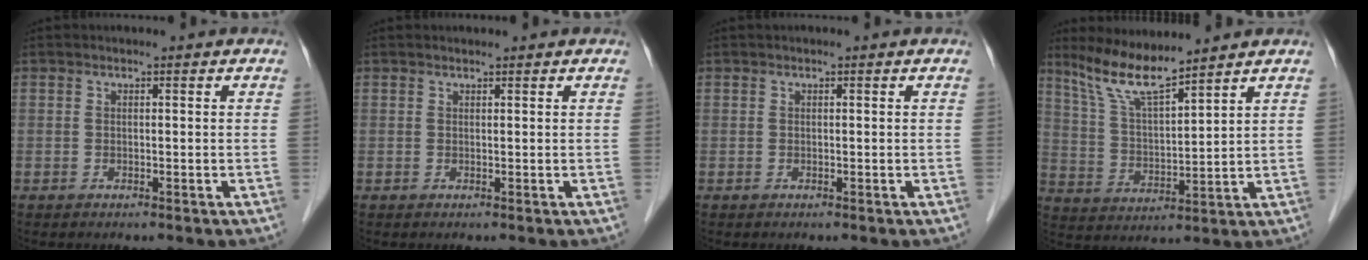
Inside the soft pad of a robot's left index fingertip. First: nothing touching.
{"total": 0.7, "force": [0.6, 0.2, 0.1], "torque": [-0.011, 0.005, 0.011]}
{"total": 0.0}
{"total": 7.8, "force": [6.9, 0.1, 3.6], "torque": [-0.084, -0.005, 0.142]}